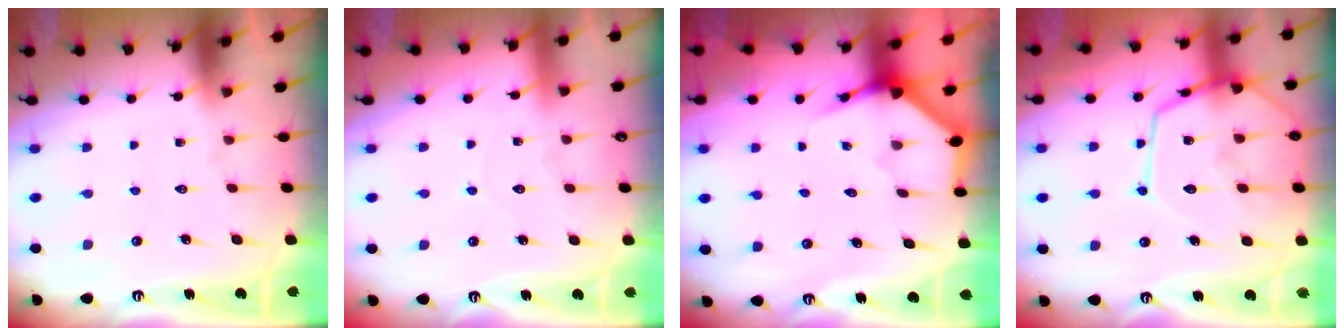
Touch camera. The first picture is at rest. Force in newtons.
{"total": 2.6, "press": 2.6, "slide": 0.2}
{"total": 3.6, "press": 3.6, "slide": 0.1}
{"total": 15.6, "press": 15.6, "slide": 1.3}